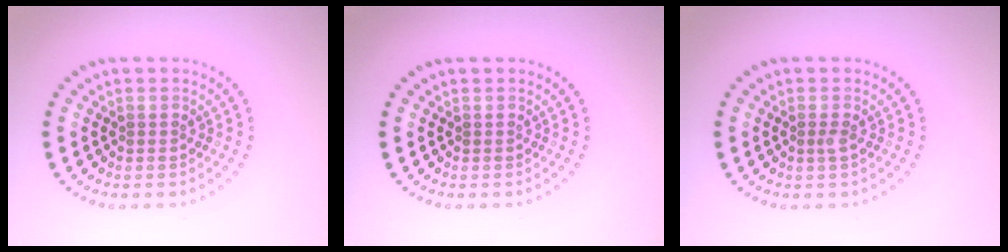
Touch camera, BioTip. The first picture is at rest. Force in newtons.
{"total": 0.0}
{"total": 0.7, "press": 0.5, "slide": 0.5}